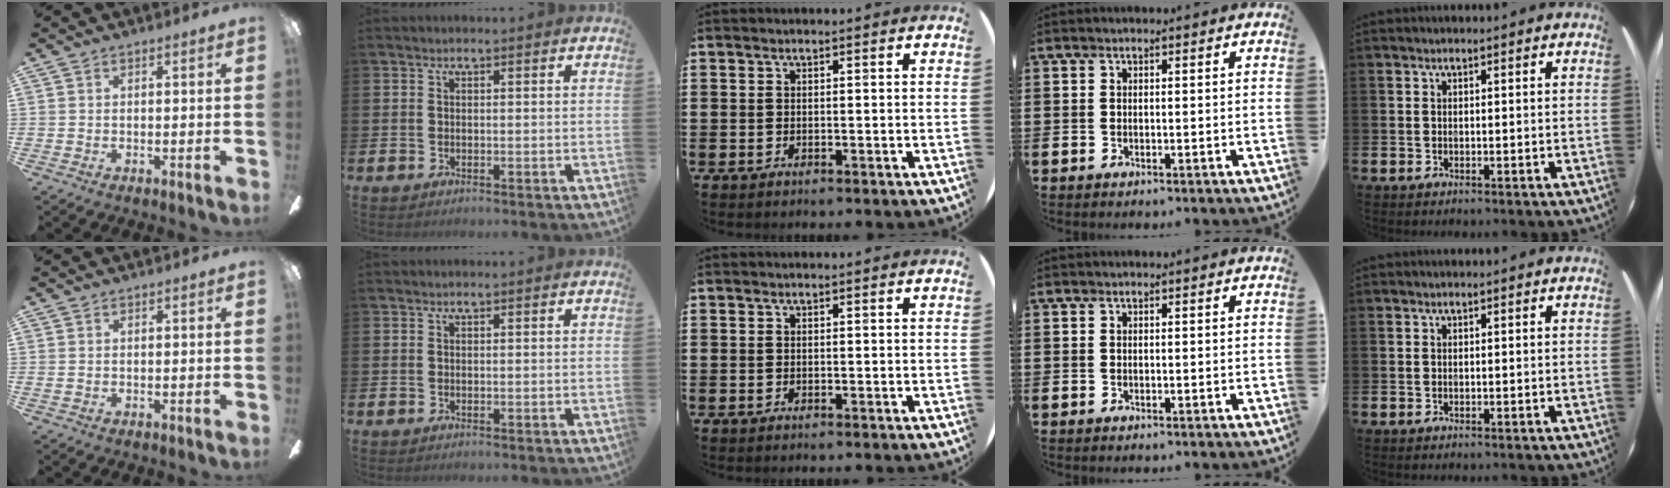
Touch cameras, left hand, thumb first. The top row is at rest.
{}